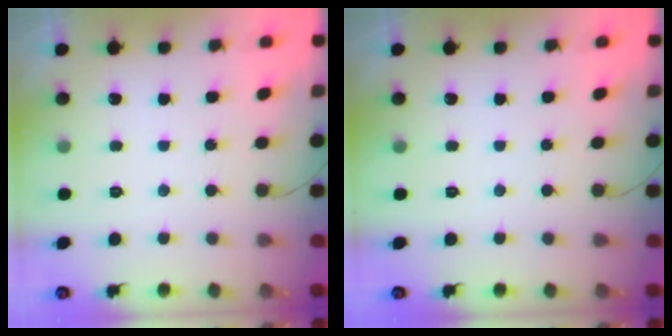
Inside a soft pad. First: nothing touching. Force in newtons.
{"total": 0.0}